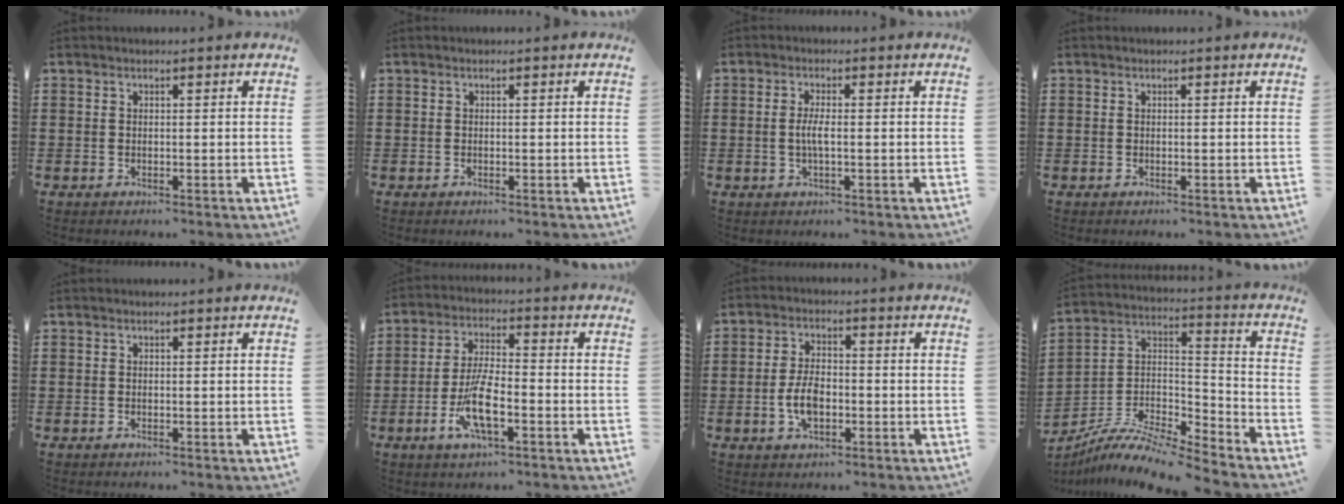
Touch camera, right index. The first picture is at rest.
{"total": 0.0}
{"total": 2.7, "force": [-0.3, 0.5, 2.6], "torque": [-0.055, -0.004, -0.009]}
{"total": 0.0}
{"total": 0.0}
{"total": 8.6, "force": [-3.3, 2.5, 7.5], "torque": [-0.161, -0.010, -0.062]}
{"total": 5.7, "force": [-1.4, 3.0, 4.6], "torque": [-0.101, 0.004, -0.031]}
{"total": 8.7, "force": [-8.0, 1.1, 3.2], "torque": [-0.072, 0.002, -0.165]}